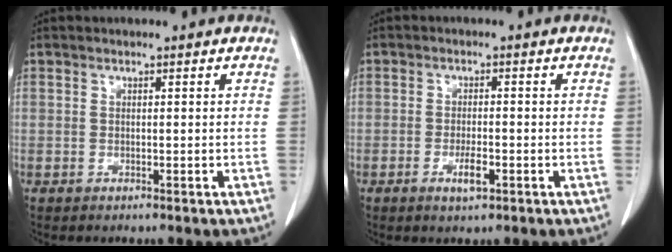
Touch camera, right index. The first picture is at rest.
{"total": 3.0, "force": [-1.3, 0.7, 2.6], "torque": [-0.047, -0.001, -0.020]}